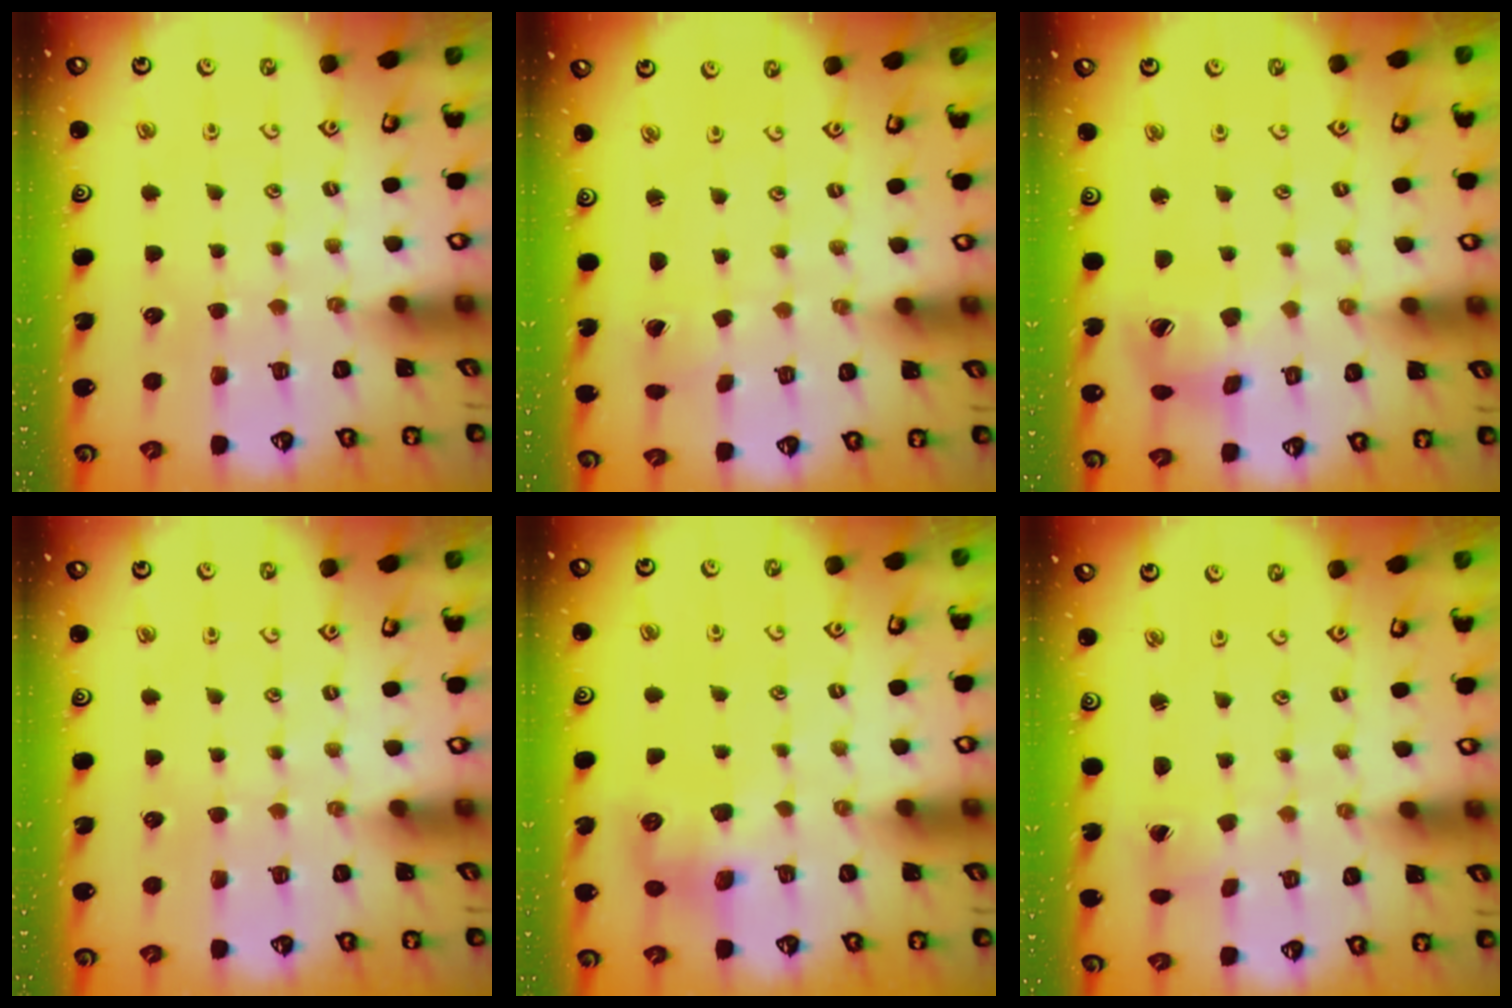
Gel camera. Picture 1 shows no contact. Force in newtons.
{"total": 0.0}
{"total": 10.8, "press": 10.7, "slide": 1.4}
{"total": 0.0}
{"total": 8.0, "press": 8.0, "slide": 0.5}
{"total": 1.4, "press": 1.4, "slide": 0.3}